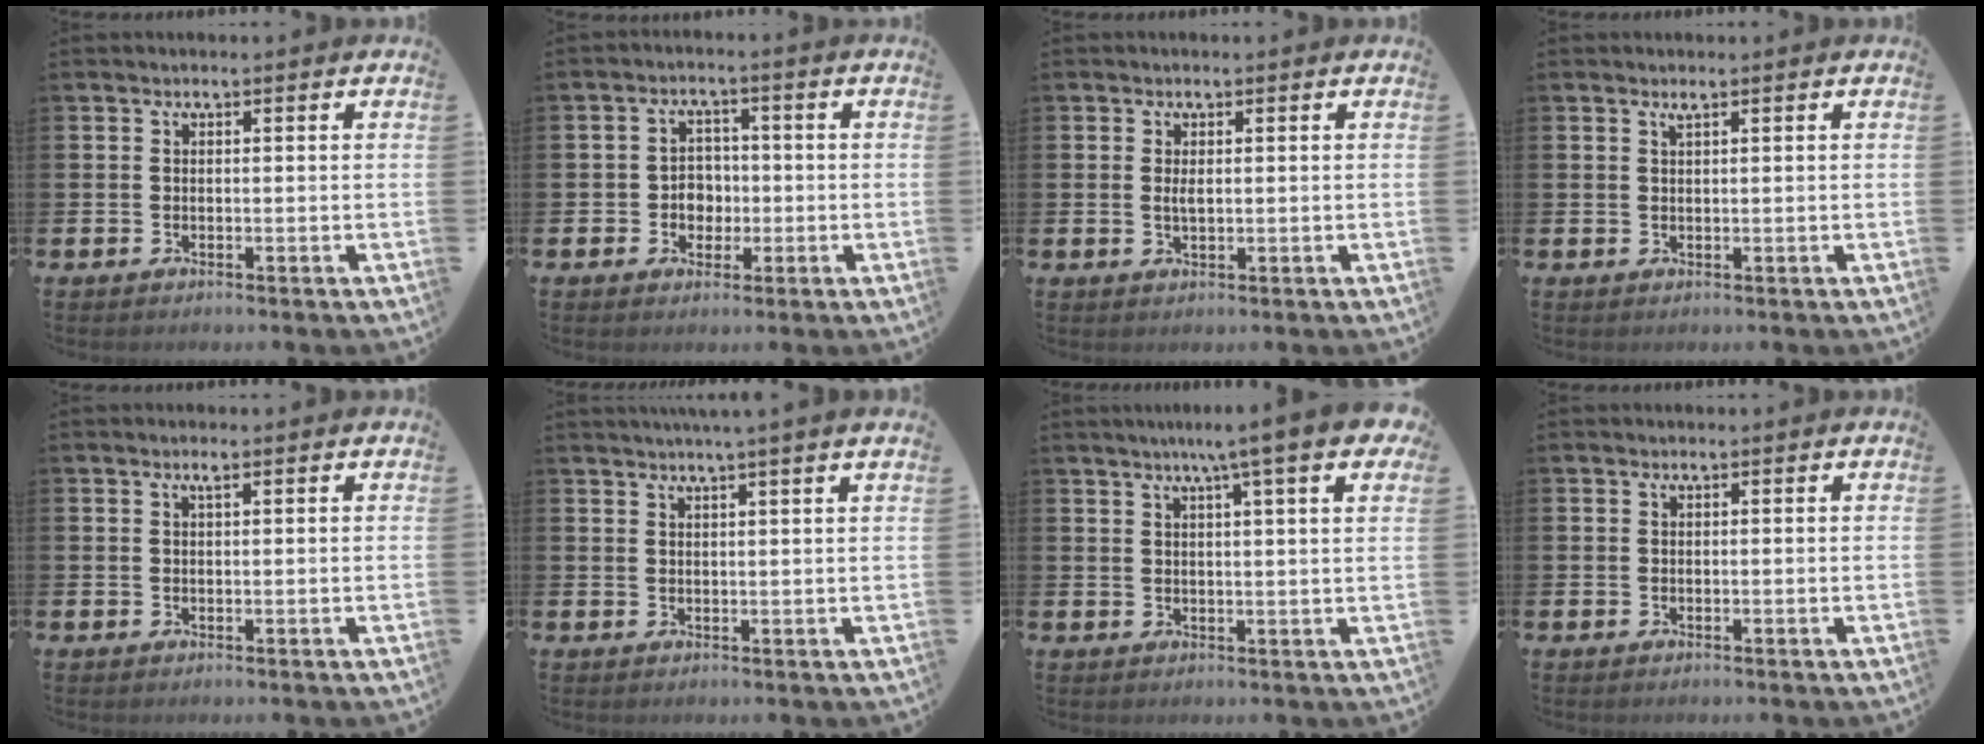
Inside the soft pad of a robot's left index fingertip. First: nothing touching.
{"total": 3.2, "force": [-0.5, 2.9, 1.2], "torque": [-0.025, 0.004, -0.017]}
{"total": 1.3, "force": [0.3, 0.4, 1.2], "torque": [-0.024, 0.002, 0.005]}
{"total": 0.9, "force": [0.7, 0.0, 0.5], "torque": [-0.008, -0.001, 0.012]}
{"total": 1.0, "force": [0.6, 0.1, 0.7], "torque": [-0.011, 0.001, 0.010]}
{"total": 2.1, "force": [1.9, -0.9, 0.6], "torque": [-0.017, -0.004, 0.036]}
{"total": 6.6, "force": [4.8, 0.2, 4.5], "torque": [-0.080, -0.014, 0.078]}
{"total": 0.0}